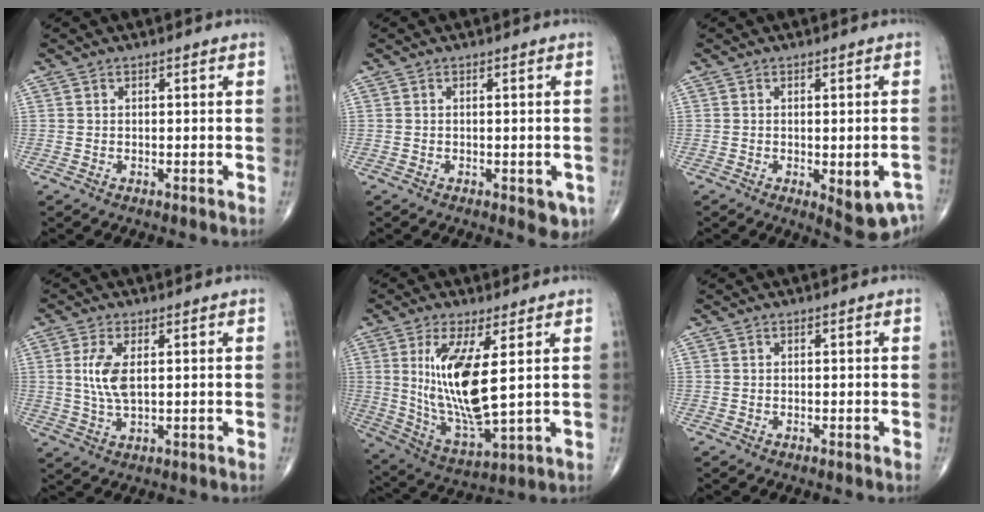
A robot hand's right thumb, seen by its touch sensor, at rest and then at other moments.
{"total": 3.8, "force": [-1.3, 1.7, 3.1], "torque": [-0.022, -0.003, -0.011]}
{"total": 8.5, "force": [-3.2, 3.1, 7.3], "torque": [-0.072, 0.002, -0.032]}
{"total": 6.3, "force": [1.1, 2.7, 5.5], "torque": [-0.124, -0.005, 0.024]}
{"total": 15.3, "force": [2.9, 4.5, 14.3], "torque": [-0.285, -0.031, 0.072]}
{"total": 0.0}